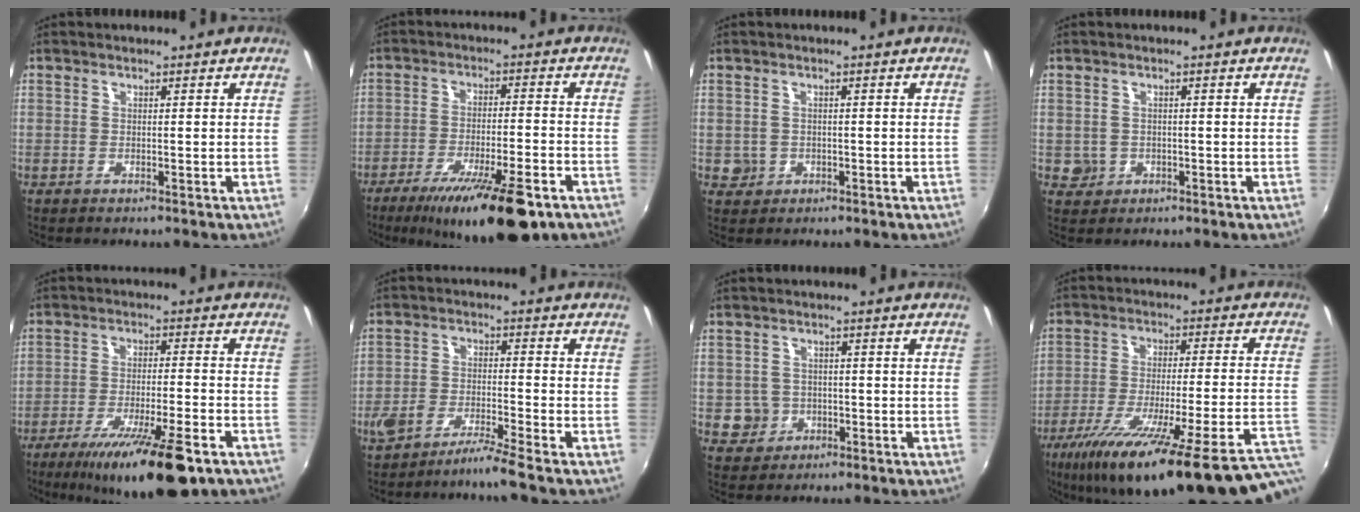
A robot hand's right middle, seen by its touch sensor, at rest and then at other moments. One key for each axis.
{"total": 17.2, "fx": -11.4, "fy": 3.5, "fz": 12.5, "tx": -0.213, "ty": -0.036, "tz": -0.175}
{"total": 2.6, "fx": -0.4, "fy": 2.5, "fz": 0.5, "tx": -0.010, "ty": -0.002, "tz": -0.003}
{"total": 2.5, "fx": -0.3, "fy": 2.5, "fz": 0.5, "tx": -0.009, "ty": -0.001, "tz": -0.001}
{"total": 16.7, "fx": -10.9, "fy": 2.7, "fz": 12.3, "tx": -0.217, "ty": -0.036, "tz": -0.173}
{"total": 5.6, "fx": -4.7, "fy": -0.5, "fz": 3.1, "tx": -0.080, "ty": -0.001, "tz": -0.089}
{"total": 4.4, "fx": -1.1, "fy": 4.2, "fz": 0.7, "tx": -0.023, "ty": 0.006, "tz": -0.011}
{"total": 31.1, "fx": -22.3, "fy": 2.7, "fz": 21.4, "tx": -0.309, "ty": -0.081, "tz": -0.324}